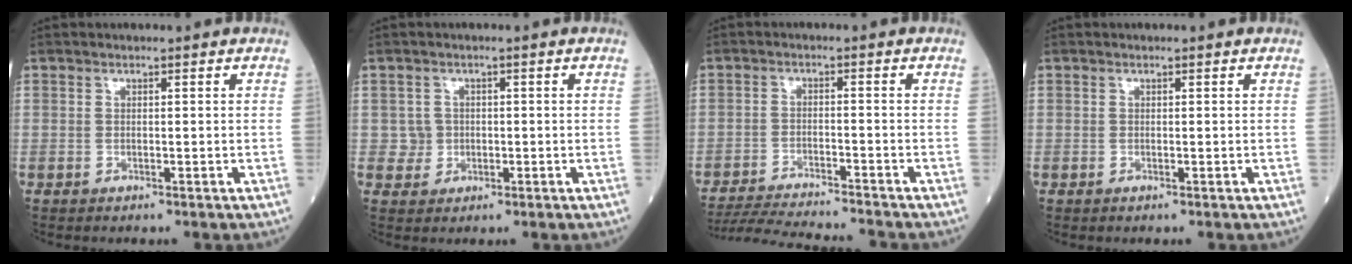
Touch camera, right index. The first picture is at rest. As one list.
[{"total": 2.3, "force": [-0.2, 2.3, 0.2], "torque": [0.003, 0.007, -0.002]}, {"total": 12.9, "force": [-12.2, -0.5, 4.3], "torque": [-0.061, -0.016, -0.191]}, {"total": 0.0}]